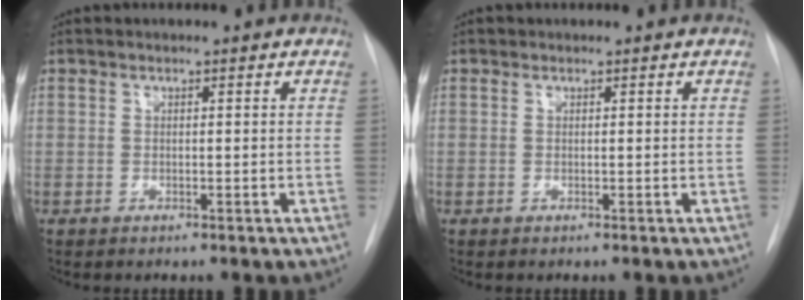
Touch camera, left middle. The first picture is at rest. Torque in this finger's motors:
{"motor_torque": [0.02, 0.00, -0.08, -0.01]}